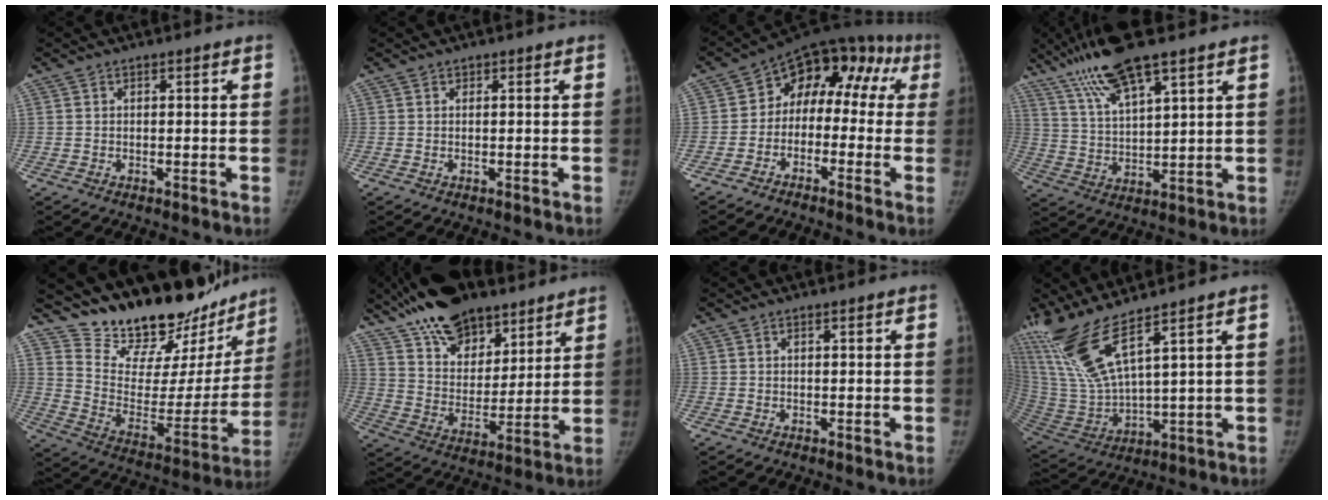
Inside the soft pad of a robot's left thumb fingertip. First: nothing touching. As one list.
[{"total": 0.0}, {"total": 14.6, "force": [0.3, 10.6, 10.1], "torque": [-0.070, 0.073, -0.012]}, {"total": 12.7, "force": [8.8, 1.9, 8.9], "torque": [-0.181, -0.025, 0.178]}, {"total": 27.1, "force": [23.0, 10.1, 10.2], "torque": [-0.115, -0.142, 0.340]}, {"total": 19.8, "force": [14.8, 9.6, 9.0], "torque": [-0.126, -0.051, 0.256]}, {"total": 0.0}, {"total": 15.0, "force": [10.4, 1.2, 10.8], "torque": [-0.244, -0.059, 0.225]}]